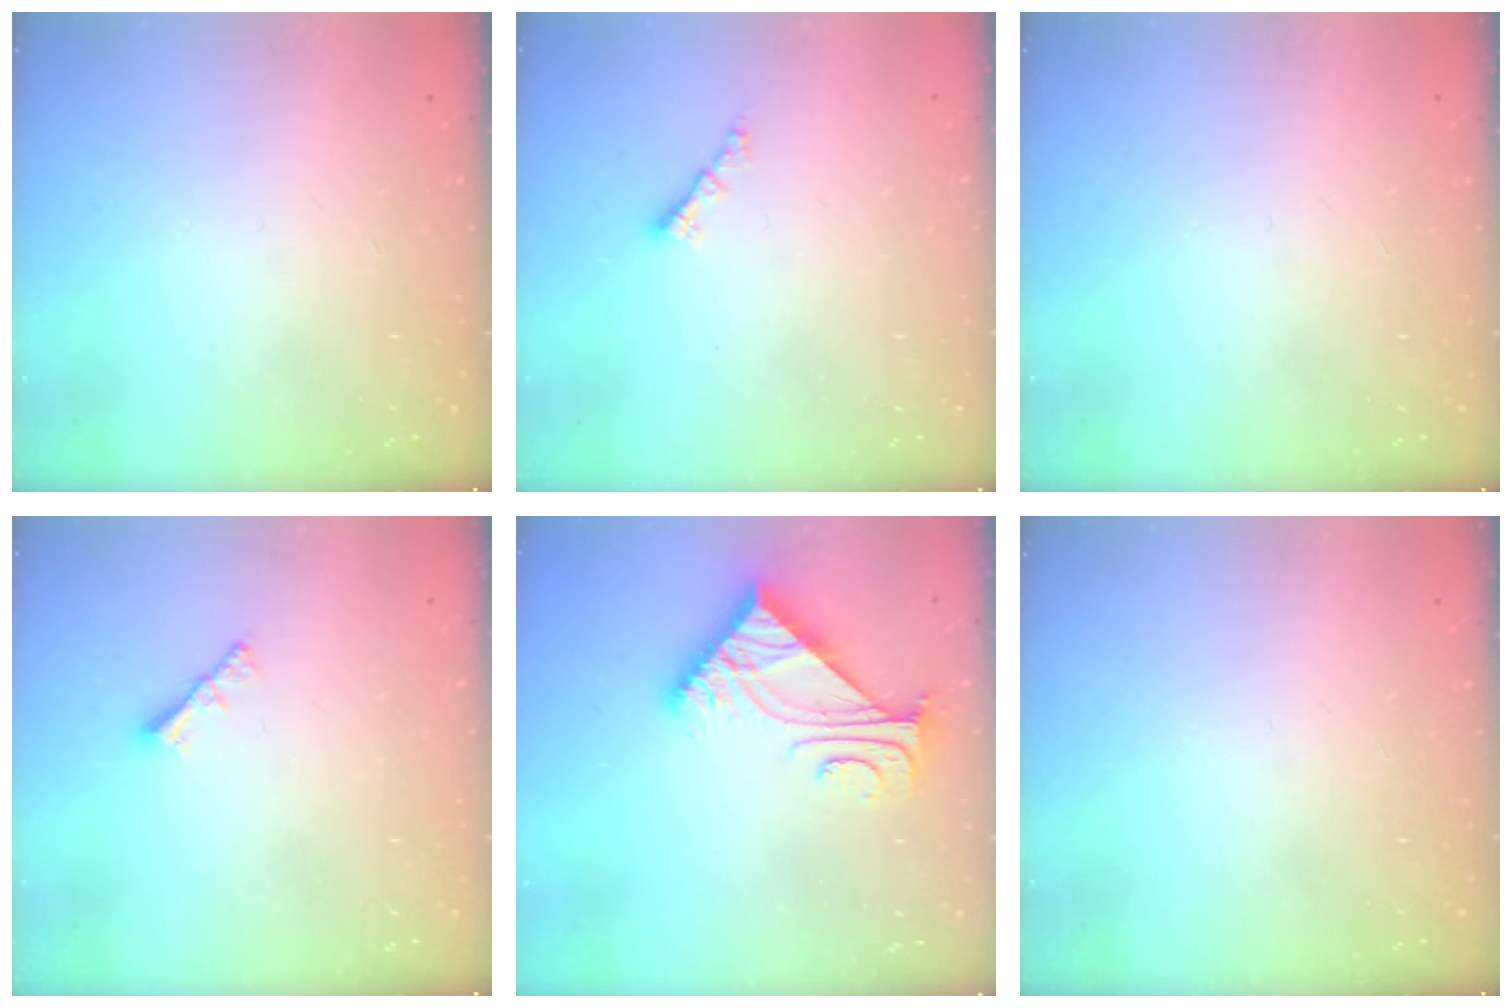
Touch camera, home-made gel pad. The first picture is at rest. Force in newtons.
{"total": 1.8, "press": 1.8, "slide": 0.2}
{"total": 0.0}
{"total": 2.2, "press": 2.1, "slide": 0.6}
{"total": 6.1, "press": 6.1, "slide": 0.7}
{"total": 0.0}